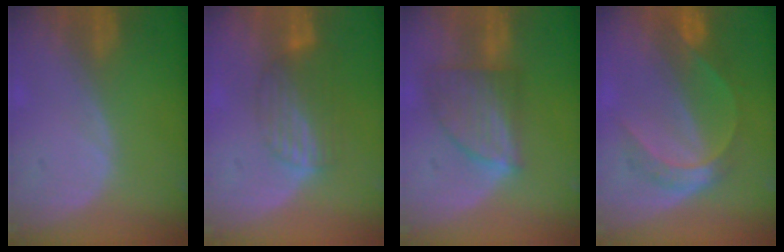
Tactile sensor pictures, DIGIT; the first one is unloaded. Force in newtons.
{"total": 6.8, "press": 6.0, "slide": 3.2}
{"total": 7.4, "press": 6.8, "slide": 2.9}
{"total": 5.6, "press": 5.6, "slide": 0.2}